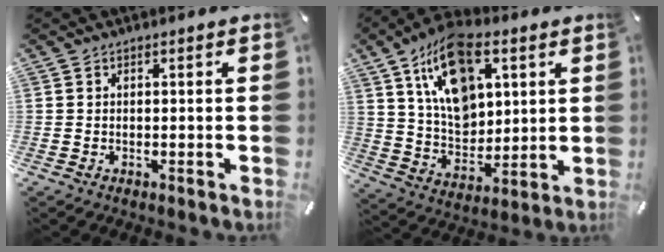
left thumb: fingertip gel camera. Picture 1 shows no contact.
{"total": 16.9, "force": [7.9, 10.8, 10.4], "torque": [-0.193, -0.023, 0.145]}